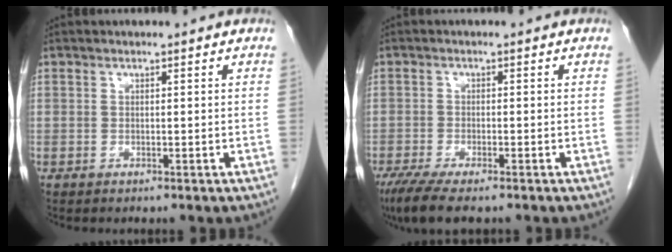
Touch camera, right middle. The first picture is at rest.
{"total": 7.1, "force": [-5.3, 1.5, 4.6], "torque": [-0.079, -0.017, -0.088]}